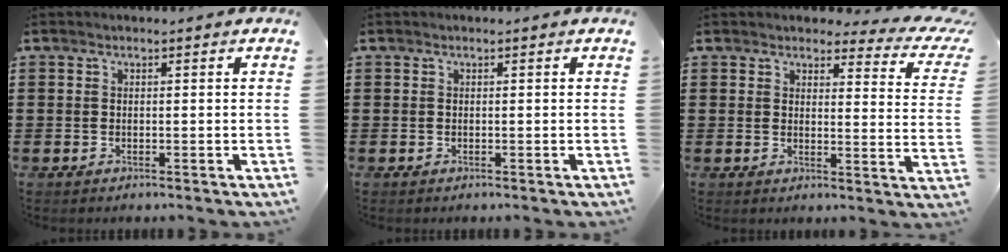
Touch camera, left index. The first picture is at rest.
{"total": 0.0}
{"total": 3.8, "force": [3.2, 1.0, 1.7], "torque": [-0.032, -0.019, 0.052]}